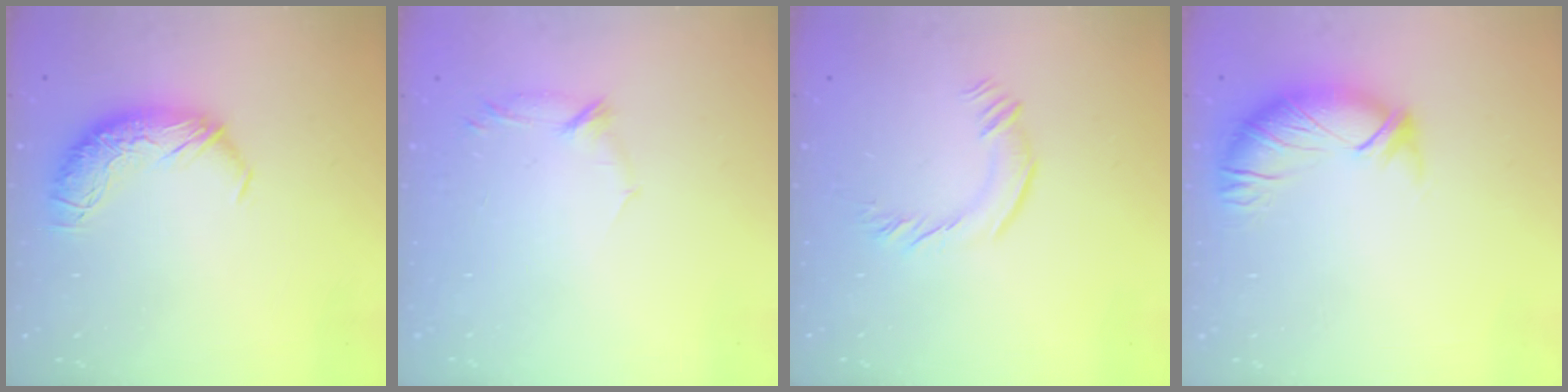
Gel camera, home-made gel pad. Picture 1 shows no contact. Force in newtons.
{"total": 7.0, "press": 6.9, "slide": 1.1}
{"total": 2.5, "press": 2.3, "slide": 0.9}
{"total": 2.3, "press": 1.8, "slide": 1.4}